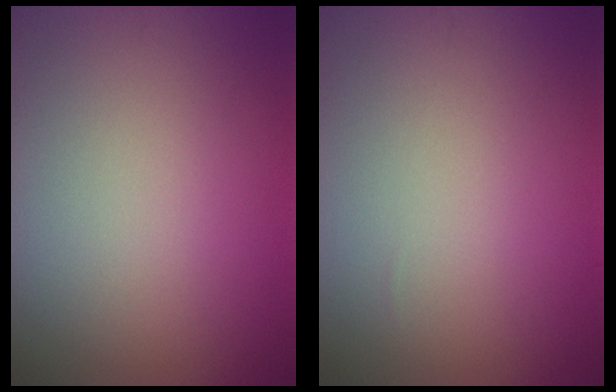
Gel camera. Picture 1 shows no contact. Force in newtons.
{"total": 0.0}